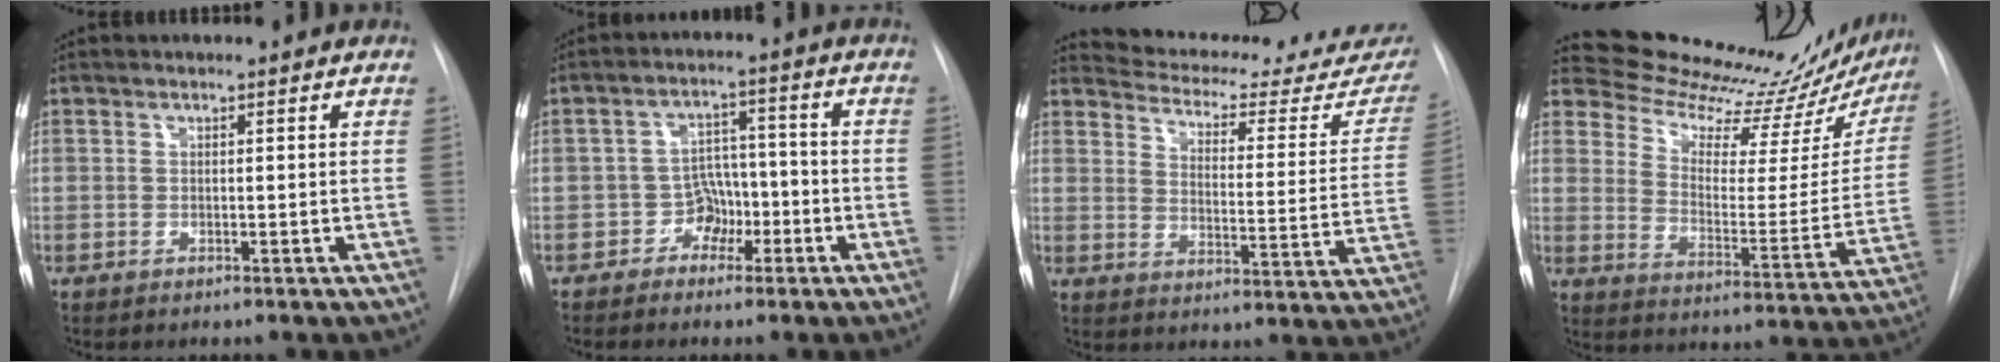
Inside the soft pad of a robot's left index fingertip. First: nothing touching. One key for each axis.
{"total": 5.0, "fx": -3.2, "fy": 3.6, "fz": 1.4, "tx": -0.011, "ty": 0.012, "tz": -0.051}
{"total": 21.7, "fx": 20.1, "fy": 5.1, "fz": 6.5, "tx": -0.083, "ty": -0.067, "tz": 0.236}
{"total": 21.8, "fx": 21.3, "fy": 3.1, "fz": 3.6, "tx": -0.054, "ty": -0.108, "tz": 0.275}